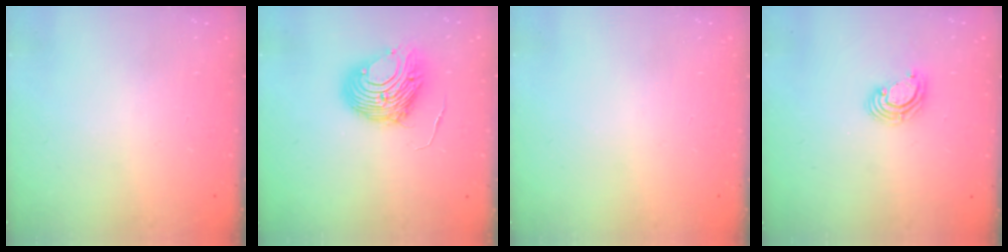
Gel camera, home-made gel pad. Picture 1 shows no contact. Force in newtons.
{"total": 10.6, "press": 10.6, "slide": 0.8}
{"total": 0.0}
{"total": 4.0, "press": 3.9, "slide": 0.2}